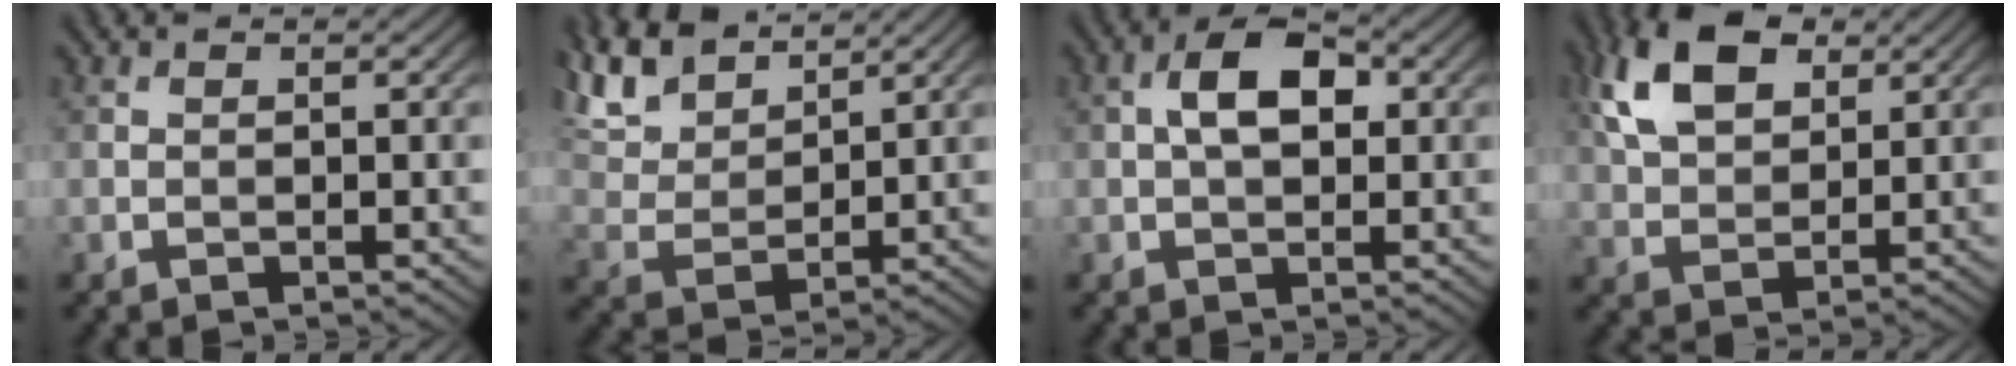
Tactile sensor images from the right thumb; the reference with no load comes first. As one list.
[{"total": 10.5, "force": [7.9, 4.2, 5.6], "torque": [-0.167, 0.021, 0.146]}, {"total": 5.4, "force": [0.8, 3.1, 4.3], "torque": [-0.077, 0.008, 0.008]}, {"total": 10.1, "force": [4.7, 5.9, 6.7], "torque": [-0.163, 0.018, 0.091]}]